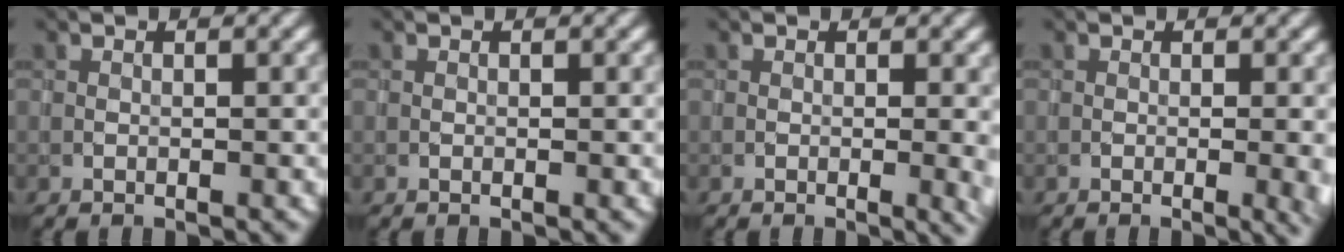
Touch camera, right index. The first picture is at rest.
{"total": 0.0}
{"total": 2.7, "force": [-0.4, 1.0, 2.5], "torque": [-0.034, -0.010, 0.001]}
{"total": 2.8, "force": [-0.7, 0.8, 2.5], "torque": [-0.037, -0.008, -0.003]}